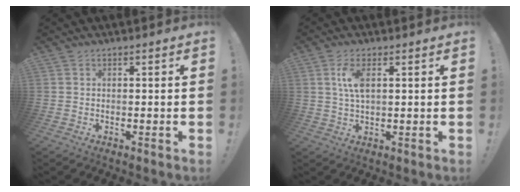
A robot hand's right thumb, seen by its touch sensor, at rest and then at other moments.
{"total": 5.9, "force": [1.7, 2.3, 5.2], "torque": [-0.095, -0.003, 0.024]}